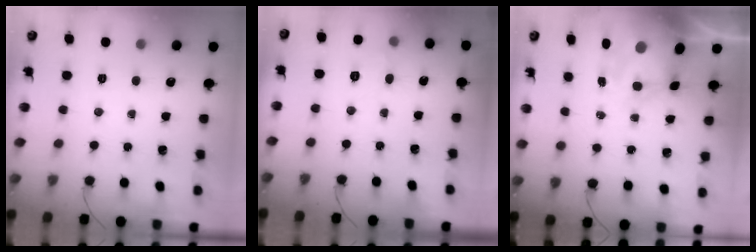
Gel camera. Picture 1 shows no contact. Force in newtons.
{"total": 6.1, "press": 6.0, "slide": 1.5}
{"total": 8.0, "press": 7.8, "slide": 2.0}